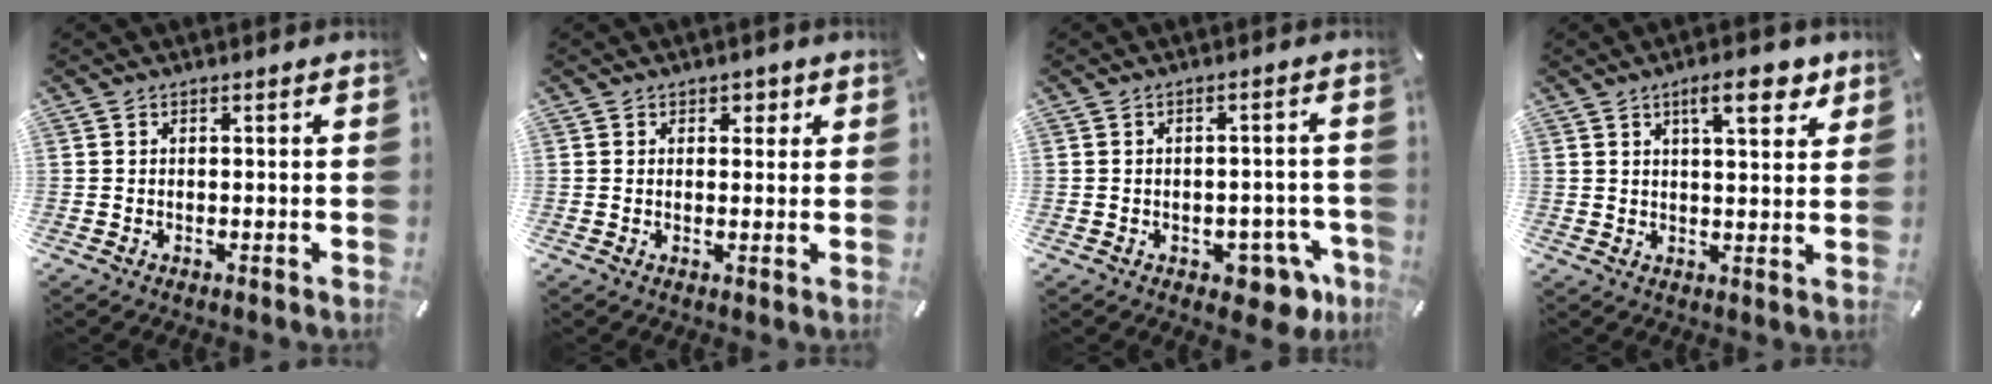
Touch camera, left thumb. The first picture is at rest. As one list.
[{"total": 2.3, "force": [1.0, 1.9, 0.8], "torque": [0.005, -0.005, 0.010]}, {"total": 7.1, "force": [-3.4, 3.8, 4.9], "torque": [-0.051, 0.008, -0.056]}, {"total": 9.3, "force": [5.0, 3.2, 7.1], "torque": [-0.101, -0.016, 0.080]}]